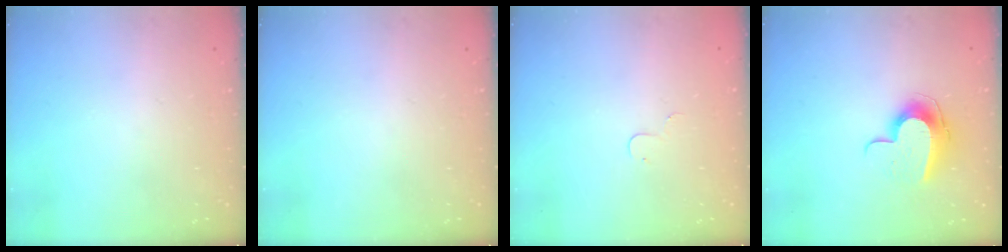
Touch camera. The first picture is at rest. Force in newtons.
{"total": 0.0}
{"total": 3.4, "press": 3.4, "slide": 0.4}
{"total": 10.0, "press": 9.9, "slide": 0.7}